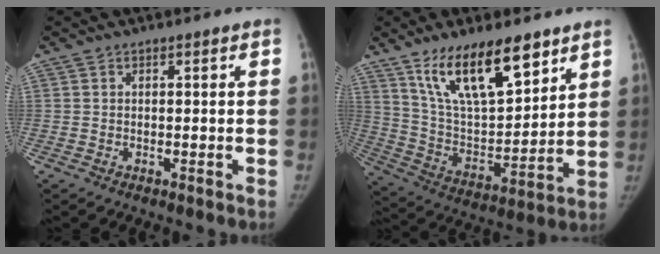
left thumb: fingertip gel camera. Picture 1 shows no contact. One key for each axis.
{"total": 19.2, "fx": 12.1, "fy": 7.5, "fz": 12.8, "tx": -0.180, "ty": -0.061, "tz": 0.227}